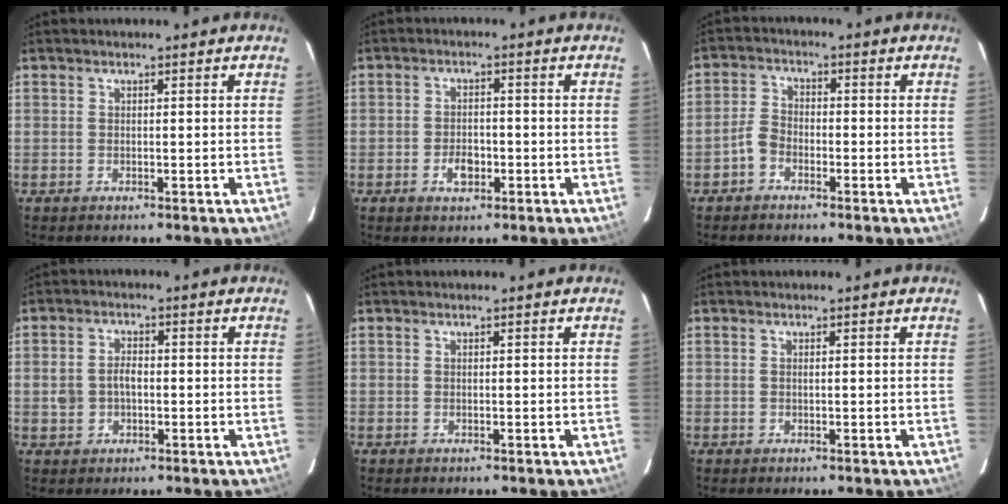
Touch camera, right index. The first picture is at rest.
{"total": 3.8, "force": [-1.6, 2.4, 2.5], "torque": [-0.048, 0.001, -0.025]}
{"total": 3.4, "force": [-2.1, 2.2, 1.5], "torque": [-0.030, 0.013, -0.041]}
{"total": 4.0, "force": [-0.5, 2.9, 2.6], "torque": [-0.050, 0.008, -0.004]}
{"total": 0.0}
{"total": 0.0}